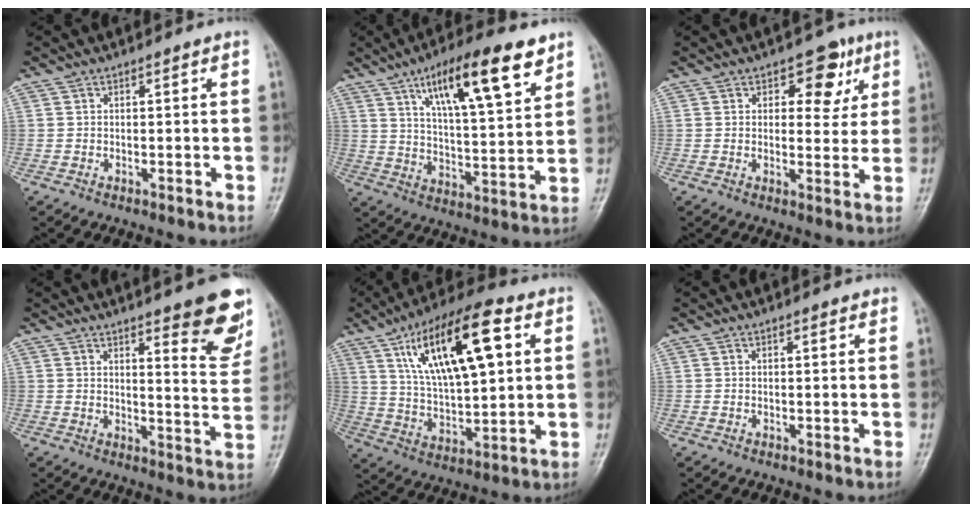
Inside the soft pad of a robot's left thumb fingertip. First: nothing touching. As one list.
[{"total": 17.7, "force": [9.9, 4.8, 13.9], "torque": [-0.204, -0.037, 0.164]}, {"total": 7.0, "force": [3.2, 4.4, 4.3], "torque": [-0.015, -0.011, 0.035]}, {"total": 13.0, "force": [7.7, 3.2, 9.9], "torque": [-0.086, -0.047, 0.101]}, {"total": 19.9, "force": [7.5, 7.5, 16.8], "torque": [-0.270, -0.010, 0.131]}, {"total": 1.1, "force": [0.8, 0.3, 0.7], "torque": [-0.007, -0.001, 0.009]}]